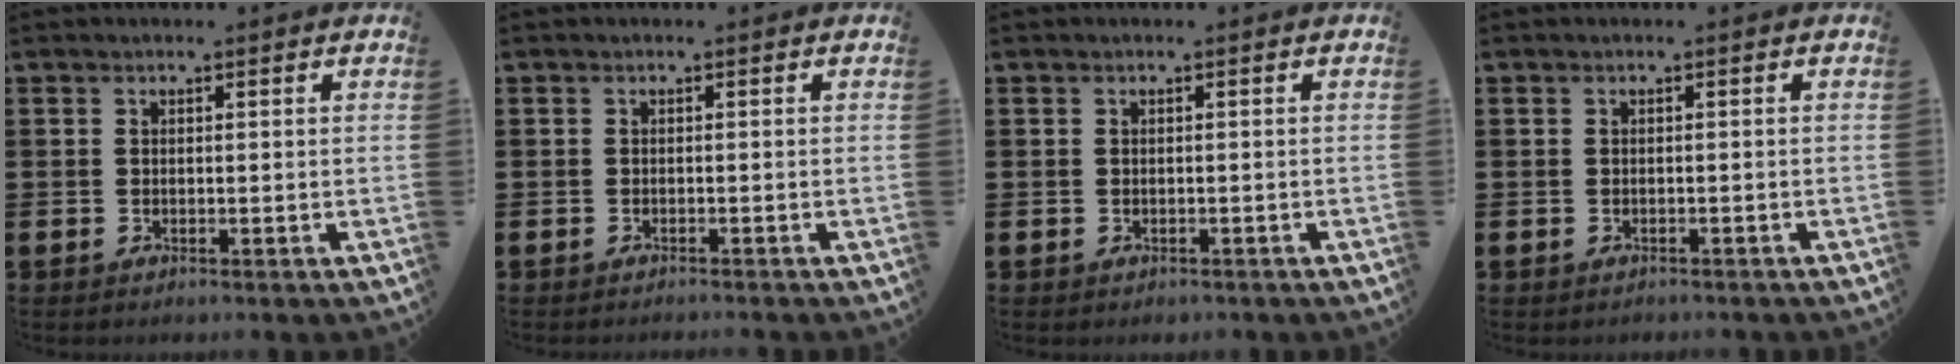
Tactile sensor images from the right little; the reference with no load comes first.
{"total": 0.5, "force": [-0.5, -0.2, 0.0], "torque": [0.001, -0.002, -0.011]}
{"total": 0.0}
{"total": 0.5, "force": [-0.5, 0.0, -0.1], "torque": [0.000, -0.002, -0.011]}